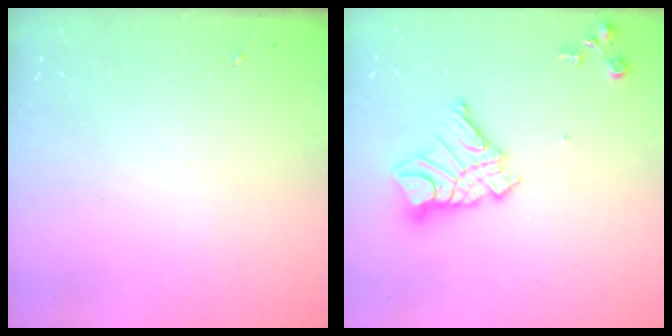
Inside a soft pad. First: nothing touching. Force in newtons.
{"total": 14.2, "press": 14.2, "slide": 1.3}